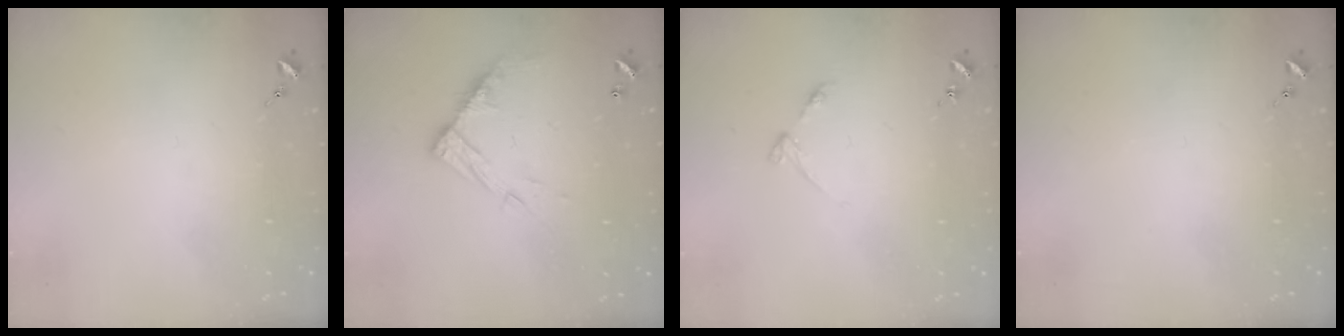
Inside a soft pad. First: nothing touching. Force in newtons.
{"total": 11.4, "press": 11.4, "slide": 0.7}
{"total": 4.2, "press": 4.1, "slide": 0.4}
{"total": 0.0}